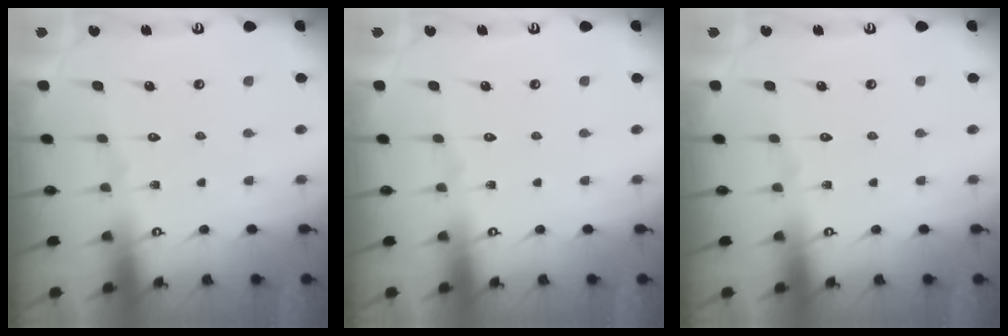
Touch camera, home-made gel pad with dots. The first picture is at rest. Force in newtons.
{"total": 0.0}
{"total": 0.0}